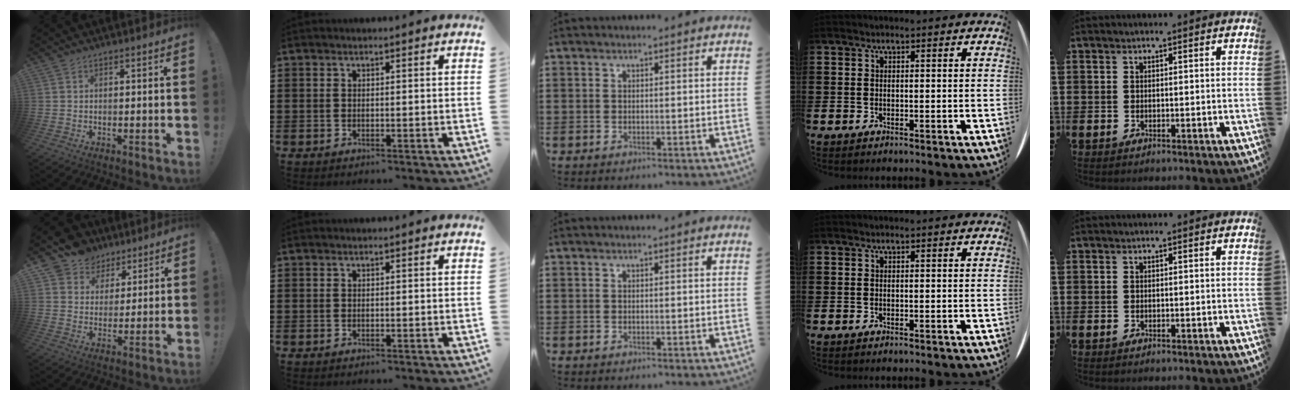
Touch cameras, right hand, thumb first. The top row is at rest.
{"thumb": {"total": 8.3, "force": [5.0, 6.5, 0.9], "torque": [-0.015, -0.038, 0.101]}}